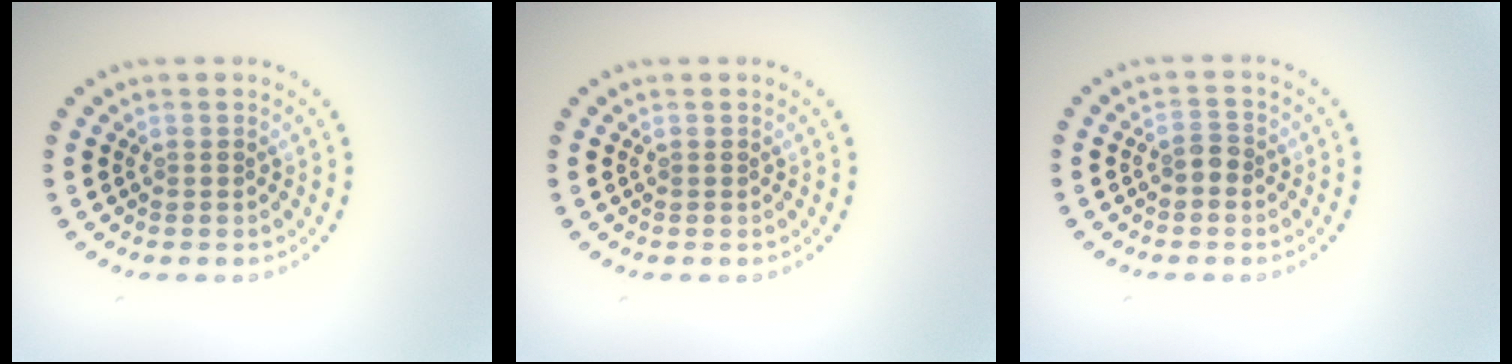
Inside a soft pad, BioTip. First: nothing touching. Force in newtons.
{"total": 0.0}
{"total": 1.2, "press": 1.2, "slide": 0.3}